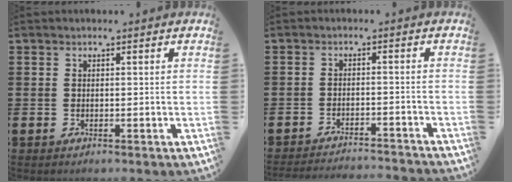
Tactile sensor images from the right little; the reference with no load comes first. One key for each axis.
{"total": 2.5, "fx": -2.5, "fy": -0.2, "fz": 0.0, "tx": -0.001, "ty": 0.003, "tz": -0.053}